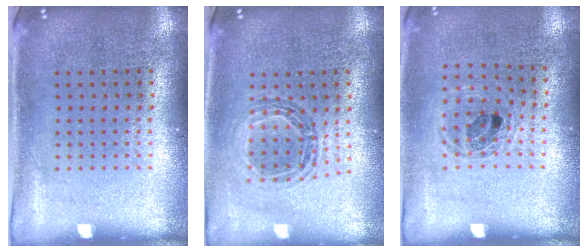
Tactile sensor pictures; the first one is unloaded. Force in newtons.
{"total": 0.9, "press": 0.9, "slide": 0.2}
{"total": 1.0, "press": 0.9, "slide": 0.3}